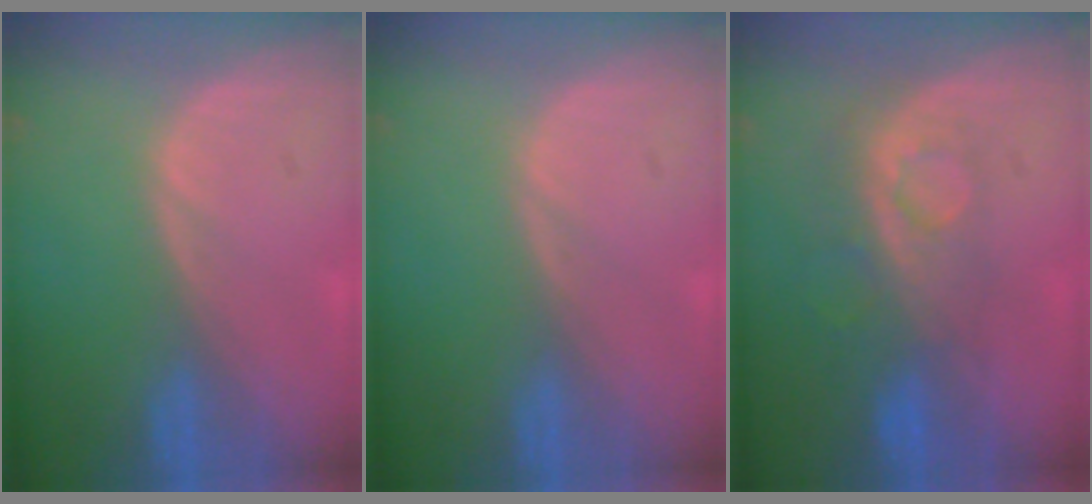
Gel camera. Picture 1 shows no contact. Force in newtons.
{"total": 0.0}
{"total": 8.4, "press": 7.1, "slide": 4.5}